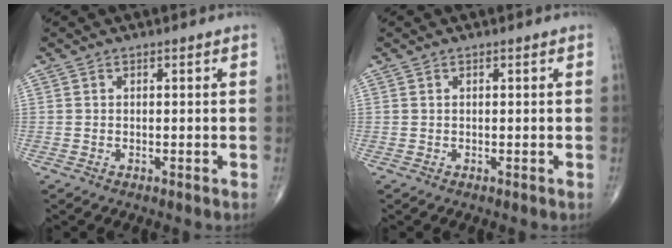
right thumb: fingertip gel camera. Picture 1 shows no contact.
{"total": 0.0}